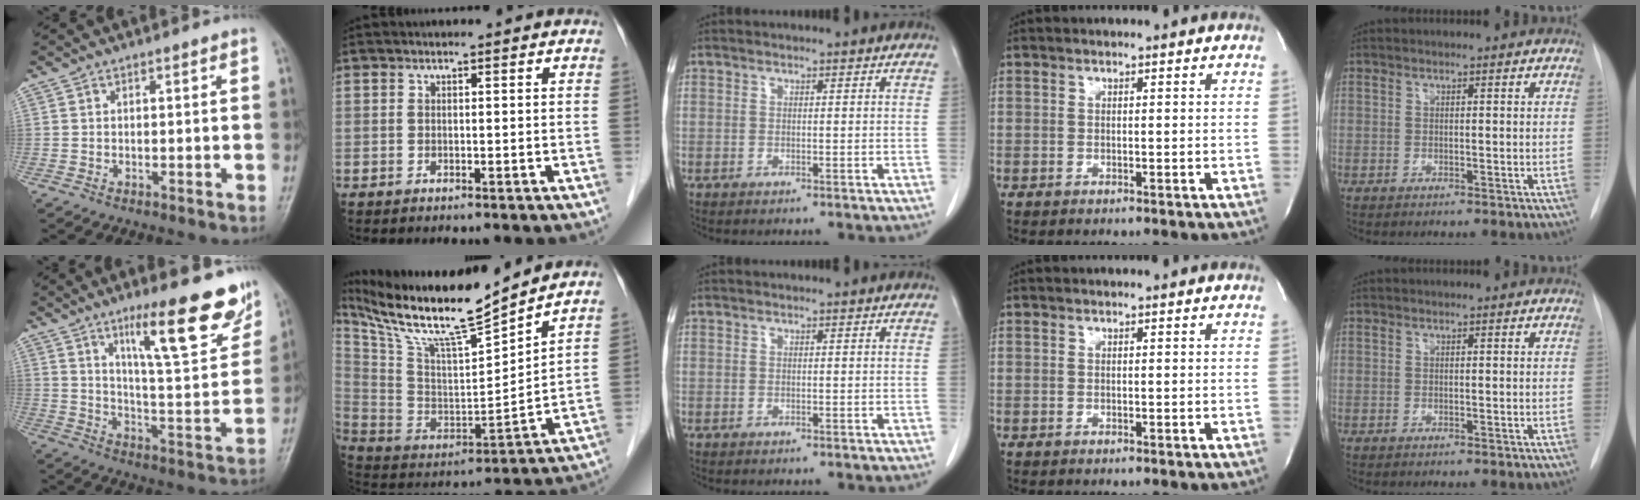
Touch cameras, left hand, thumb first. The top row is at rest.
{"thumb": {"total": 17.4, "force": [11.2, 3.6, 12.9], "torque": [-0.156, -0.068, 0.177]}, "index": {"total": 17.6, "force": [15.1, 0.0, 9.0], "torque": [-0.174, -0.008, 0.277]}}